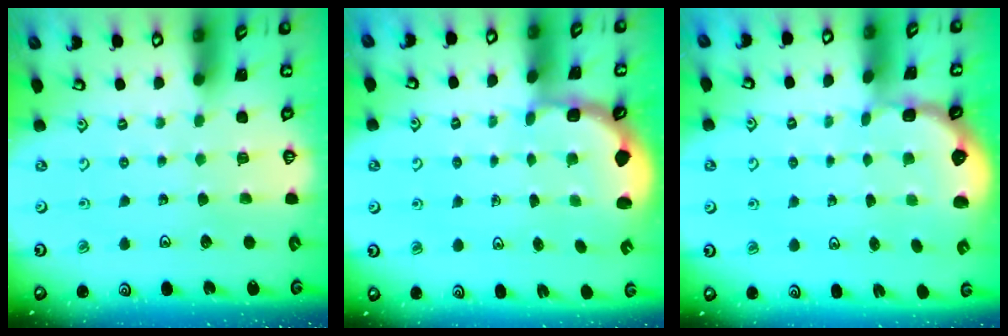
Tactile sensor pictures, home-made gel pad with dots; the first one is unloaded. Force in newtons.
{"total": 2.7, "press": 2.1, "slide": 1.7}
{"total": 2.6, "press": 2.1, "slide": 1.6}